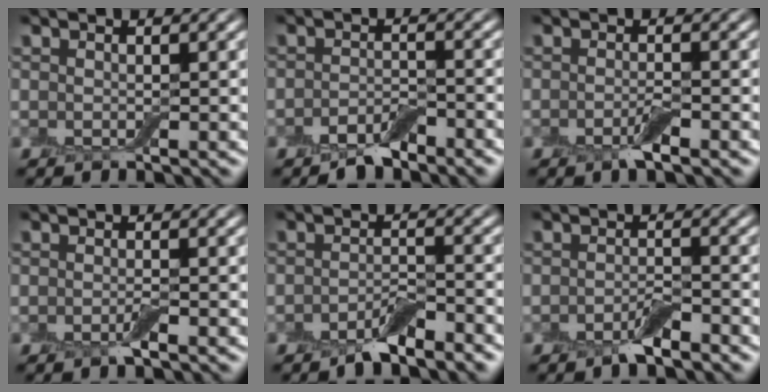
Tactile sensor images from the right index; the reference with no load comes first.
{"total": 2.6, "force": [-2.0, 0.9, 1.4], "torque": [-0.023, 0.004, -0.039]}
{"total": 1.6, "force": [-0.9, 0.3, 1.4], "torque": [-0.025, -0.001, -0.019]}
{"total": 1.0, "force": [-0.5, 0.1, 0.9], "torque": [-0.017, -0.003, -0.011]}
{"total": 2.8, "force": [-2.1, 0.8, 1.7], "torque": [-0.030, 0.004, -0.041]}
{"total": 2.1, "force": [-1.5, 0.6, 1.4], "torque": [-0.027, 0.001, -0.029]}